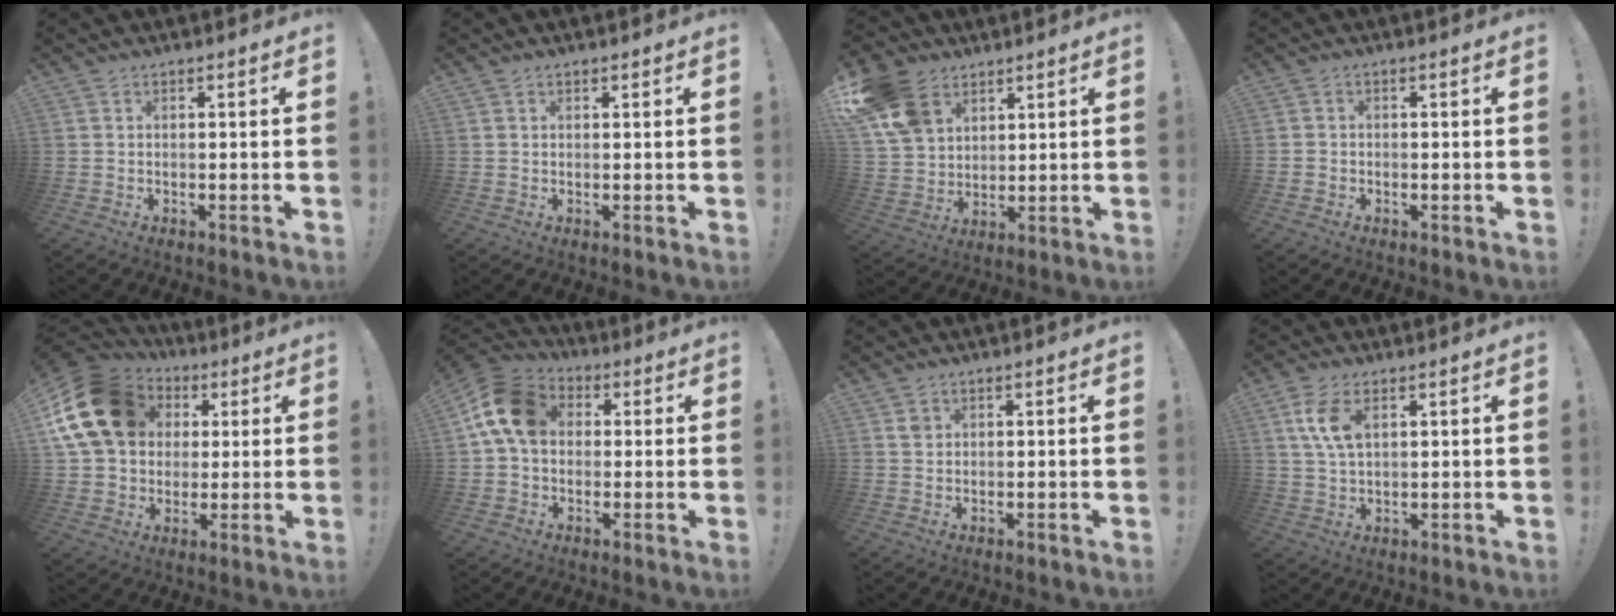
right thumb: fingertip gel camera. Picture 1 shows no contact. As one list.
[{"total": 0.6, "force": [0.6, 0.3, 0.0], "torque": [0.007, -0.004, 0.010]}, {"total": 15.0, "force": [7.9, 10.8, 6.7], "torque": [-0.123, -0.036, 0.160]}, {"total": 1.4, "force": [-0.9, 1.0, 0.2], "torque": [-0.006, 0.008, -0.016]}, {"total": 20.5, "force": [5.4, 16.0, 11.7], "torque": [-0.199, -0.009, 0.118]}, {"total": 13.9, "force": [2.6, 10.3, 9.1], "torque": [-0.157, 0.015, 0.055]}, {"total": 1.8, "force": [1.0, 1.5, 0.5], "torque": [0.001, -0.003, 0.017]}, {"total": 7.9, "force": [3.0, 4.1, 6.1], "torque": [-0.119, -0.008, 0.051]}]